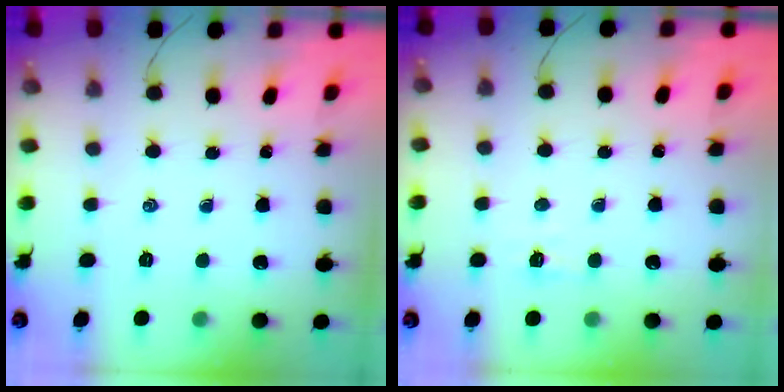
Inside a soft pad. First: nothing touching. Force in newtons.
{"total": 2.2, "press": 2.0, "slide": 0.8}